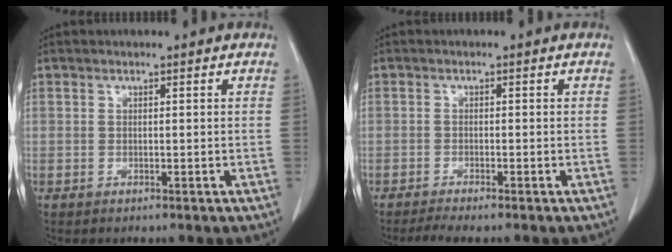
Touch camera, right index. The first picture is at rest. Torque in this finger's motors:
{"motor_torque": [0.21, -0.24, 0.09, 0.02]}